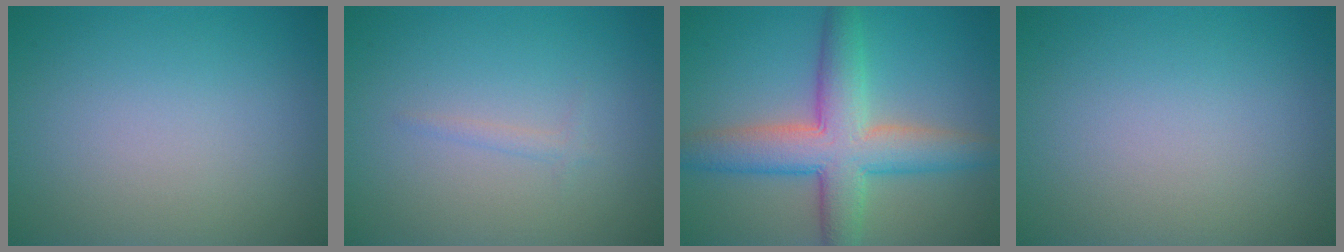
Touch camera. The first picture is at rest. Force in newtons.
{"total": 1.0, "press": 1.0, "slide": 0.1}
{"total": 7.6, "press": 7.6, "slide": 0.5}
{"total": 0.0}